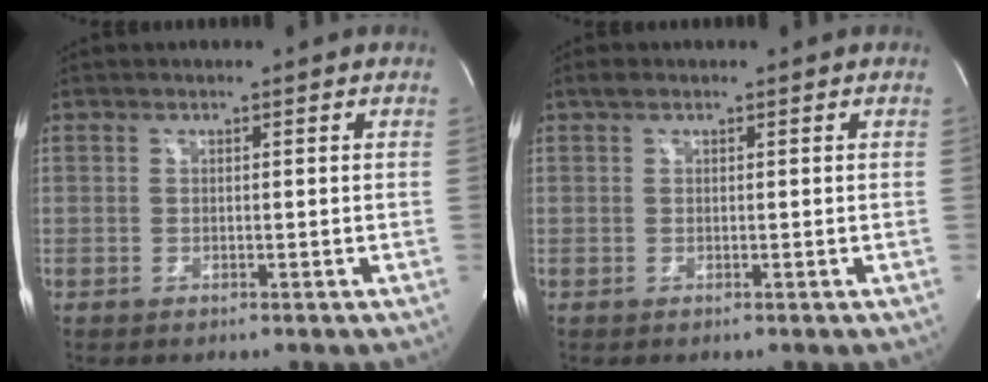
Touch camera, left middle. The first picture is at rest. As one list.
[{"total": 0.9, "force": [0.6, 0.5, 0.5], "torque": [-0.013, 0.013, 0.011]}]